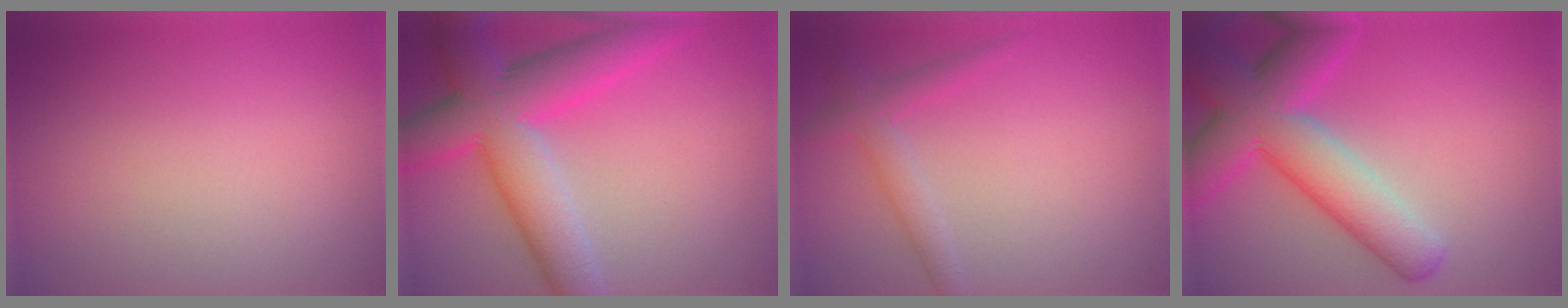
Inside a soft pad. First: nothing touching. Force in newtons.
{"total": 9.2, "press": 9.2, "slide": 0.4}
{"total": 2.3, "press": 2.3, "slide": 0.1}
{"total": 9.0, "press": 9.0, "slide": 0.3}